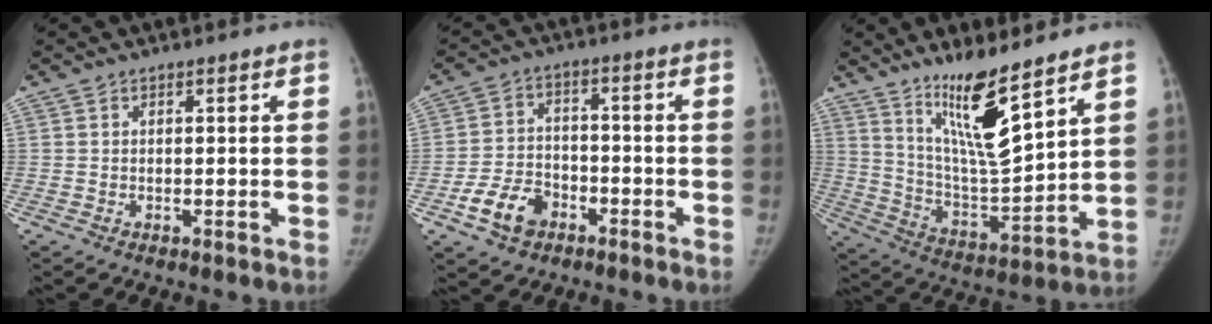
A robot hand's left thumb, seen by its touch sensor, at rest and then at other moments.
{"total": 8.7, "force": [-4.6, 6.0, 4.2], "torque": [-0.061, 0.026, -0.081]}
{"total": 14.2, "force": [9.8, 2.1, 10.1], "torque": [-0.164, -0.082, 0.190]}